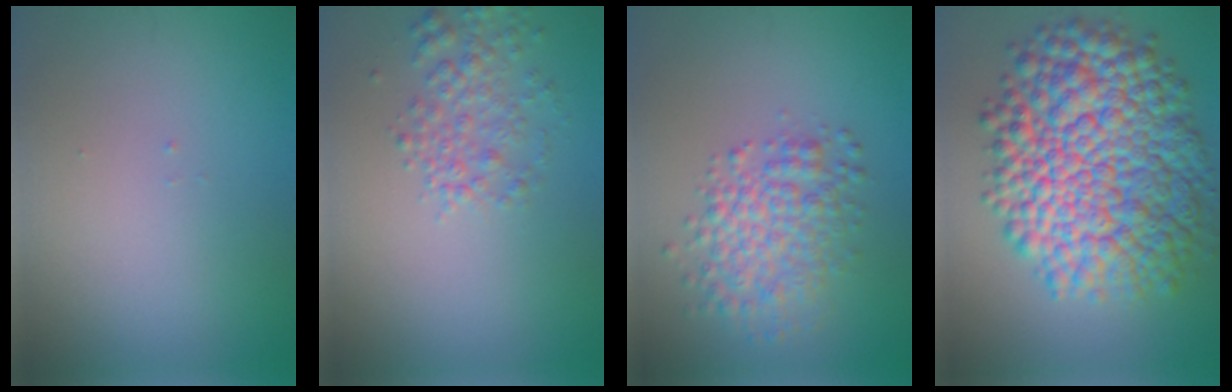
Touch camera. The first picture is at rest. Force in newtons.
{"total": 2.7, "press": 2.7, "slide": 0.1}
{"total": 4.6, "press": 4.6, "slide": 0.1}
{"total": 14.3, "press": 14.3, "slide": 0.3}